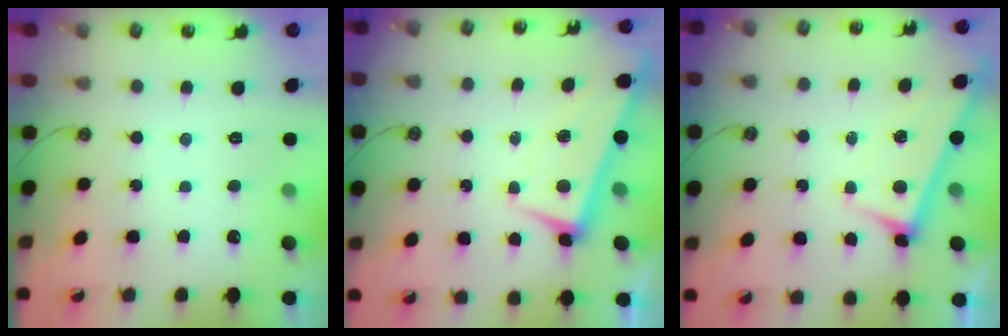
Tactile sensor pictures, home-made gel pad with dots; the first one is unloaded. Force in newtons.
{"total": 1.5, "press": 0.5, "slide": 1.4}
{"total": 2.9, "press": 2.9, "slide": 0.1}